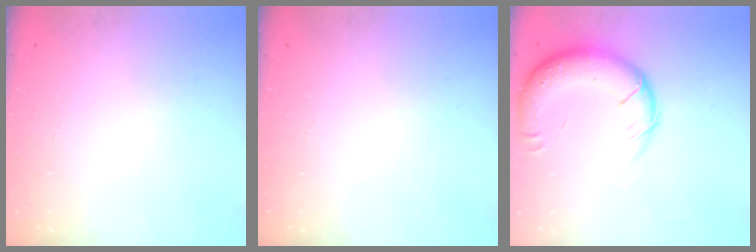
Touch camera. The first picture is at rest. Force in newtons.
{"total": 0.0}
{"total": 18.0, "press": 17.5, "slide": 4.2}